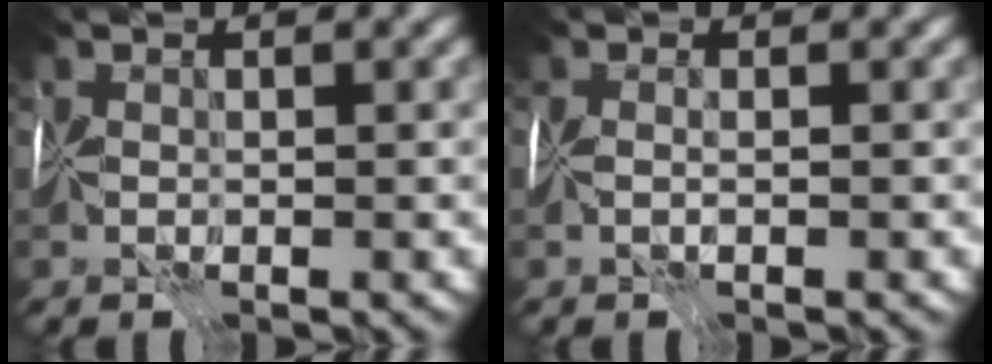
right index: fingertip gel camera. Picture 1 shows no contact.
{"total": 0.9, "force": [-0.2, 0.2, 0.9], "torque": [-0.015, -0.005, -0.003]}